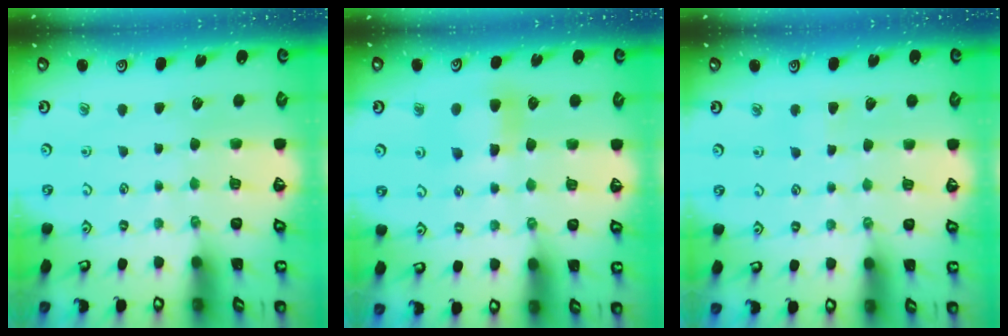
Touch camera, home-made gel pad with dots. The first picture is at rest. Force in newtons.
{"total": 5.9, "press": 5.9, "slide": 0.3}
{"total": 3.3, "press": 3.3, "slide": 0.5}